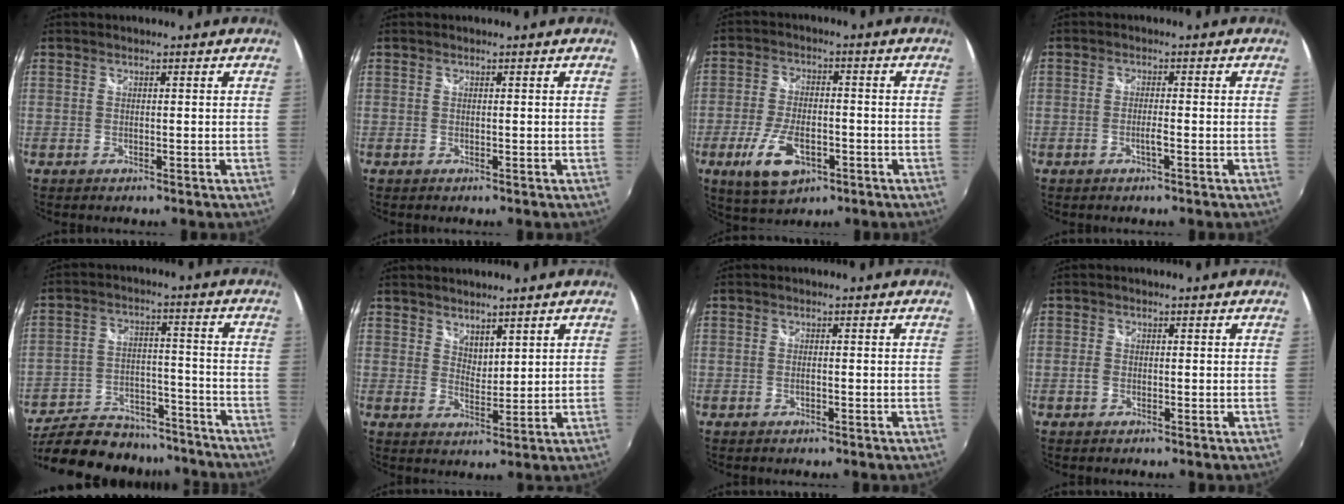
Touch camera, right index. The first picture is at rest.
{"total": 0.0}
{"total": 10.5, "force": [-4.6, 5.2, 7.9], "torque": [-0.169, -0.009, -0.078]}
{"total": 1.7, "force": [-0.9, 0.1, 1.4], "torque": [-0.030, 0.001, -0.018]}
{"total": 24.3, "force": [-20.3, 9.9, 9.0], "torque": [-0.191, 0.018, -0.275]}
{"total": 3.7, "force": [3.1, 1.6, 1.1], "torque": [-0.011, -0.004, 0.057]}
{"total": 0.8, "force": [-0.4, 0.2, 0.6], "torque": [-0.014, -0.001, -0.008]}
{"total": 1.3, "force": [-0.5, 1.0, 0.7], "torque": [-0.012, 0.003, -0.010]}